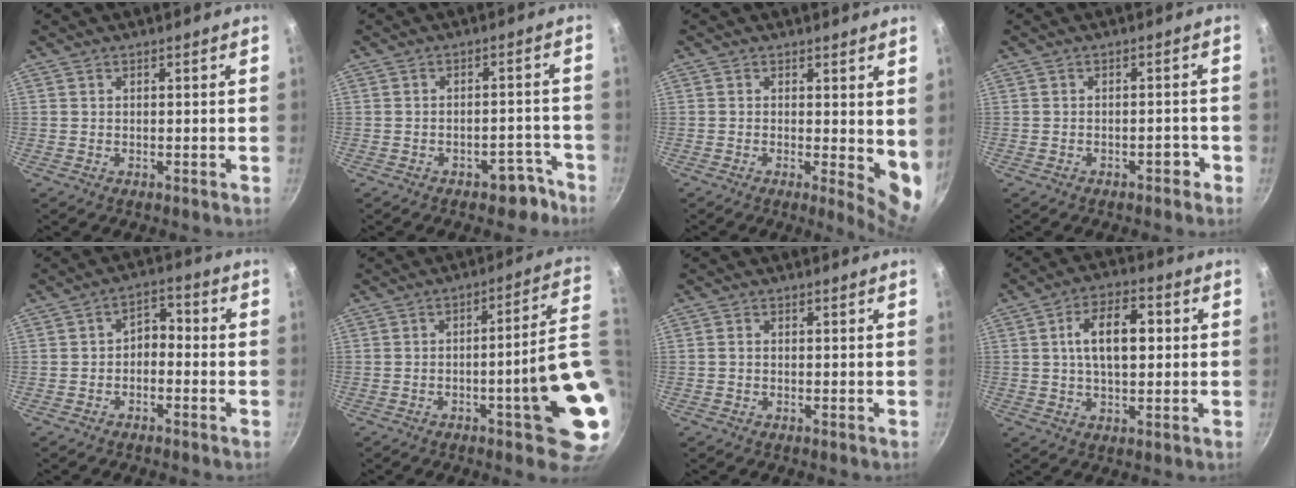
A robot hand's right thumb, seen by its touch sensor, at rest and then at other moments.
{"total": 5.1, "force": [-3.6, 2.8, 2.3], "torque": [0.005, 0.053, -0.026]}
{"total": 6.5, "force": [0.6, 2.3, 6.0], "torque": [-0.074, -0.020, 0.007]}
{"total": 2.0, "force": [-1.3, 1.0, 1.1], "torque": [-0.003, 0.023, -0.011]}
{"total": 4.2, "force": [-1.4, 2.8, 2.8], "torque": [-0.025, 0.030, -0.029]}
{"total": 16.7, "force": [-3.3, 3.1, 16.1], "torque": [-0.183, 0.023, -0.041]}
{"total": 0.7, "force": [-0.2, 0.6, 0.4], "torque": [-0.007, 0.004, -0.006]}
{"total": 10.8, "force": [1.4, 5.8, 8.9], "torque": [-0.128, 0.015, 0.016]}